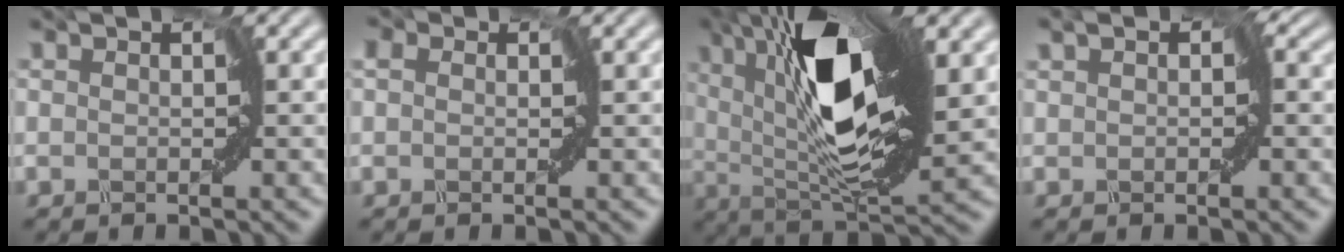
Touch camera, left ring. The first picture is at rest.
{"total": 1.2, "force": [0.5, 0.9, 0.7], "torque": [-0.008, 0.007, 0.000]}
{"total": 10.7, "force": [4.0, 2.6, 9.6], "torque": [-0.162, 0.007, 0.073]}
{"total": 1.7, "force": [0.2, 1.1, 1.3], "torque": [-0.007, 0.002, -0.001]}